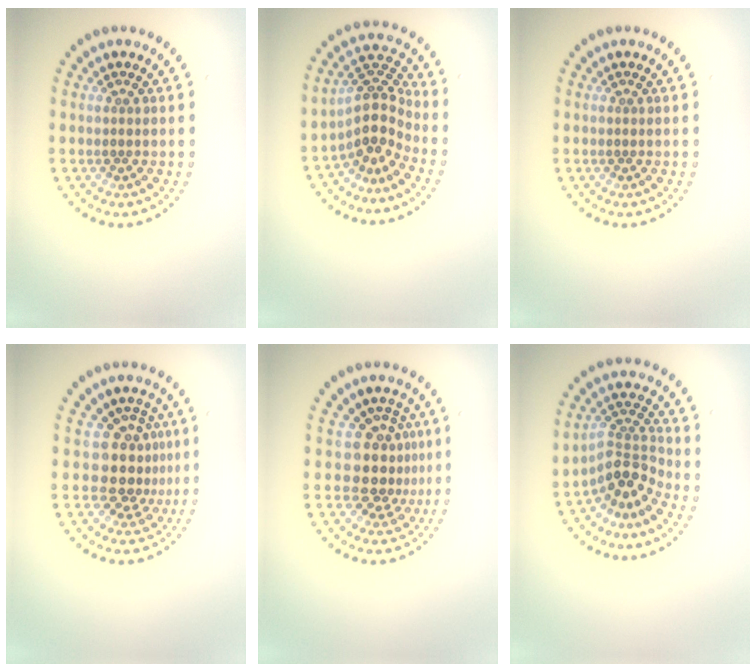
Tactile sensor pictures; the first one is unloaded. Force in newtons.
{"total": 4.1, "press": 2.9, "slide": 2.9}
{"total": 0.0}
{"total": 4.0, "press": 3.0, "slide": 2.7}
{"total": 4.0, "press": 3.0, "slide": 2.7}
{"total": 3.8, "press": 2.6, "slide": 2.8}